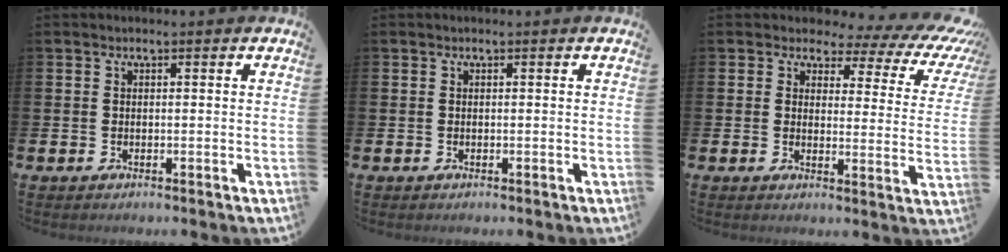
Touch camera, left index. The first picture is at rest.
{"total": 0.0}
{"total": 3.3, "force": [1.8, 2.4, 1.4], "torque": [-0.017, -0.028, 0.014]}